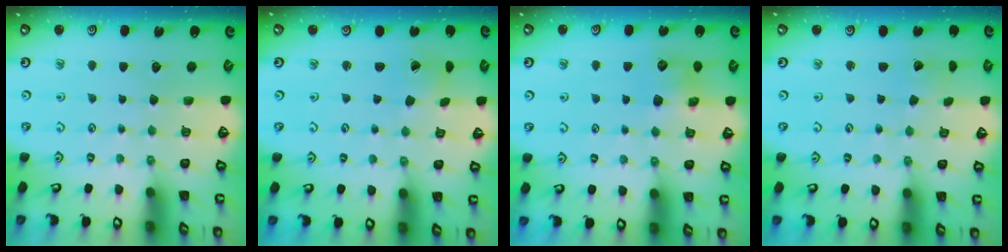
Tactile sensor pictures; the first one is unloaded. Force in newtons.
{"total": 1.6, "press": 1.5, "slide": 0.3}
{"total": 7.5, "press": 7.4, "slide": 0.6}
{"total": 2.3, "press": 2.3, "slide": 0.1}